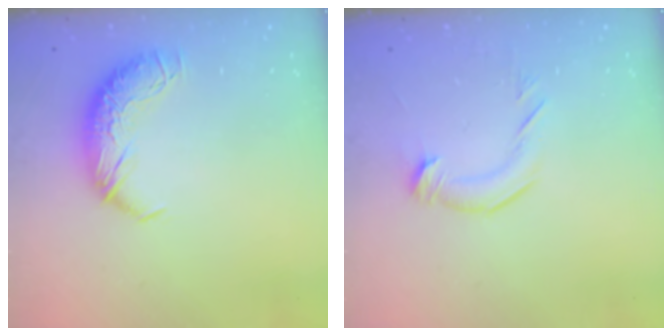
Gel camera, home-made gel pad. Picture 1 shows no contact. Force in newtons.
{"total": 2.8, "press": 2.7, "slide": 0.4}